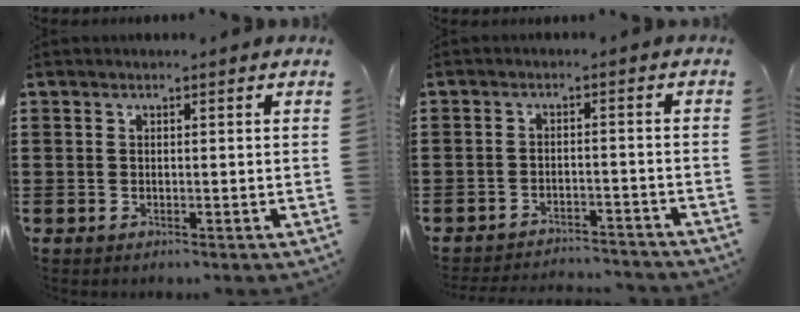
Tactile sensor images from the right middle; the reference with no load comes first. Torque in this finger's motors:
{"motor_torque": [0.00, 0.00, 0.03, 0.04]}